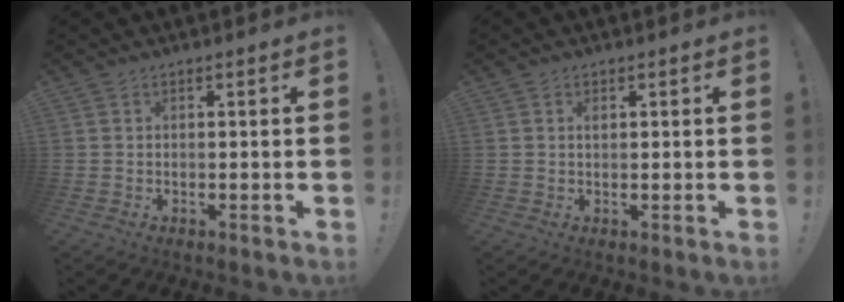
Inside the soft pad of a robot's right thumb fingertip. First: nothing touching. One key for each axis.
{"total": 0.7, "fx": 0.2, "fy": 0.5, "fz": 0.4, "tx": 0.005, "ty": -0.003, "tz": 0.002}